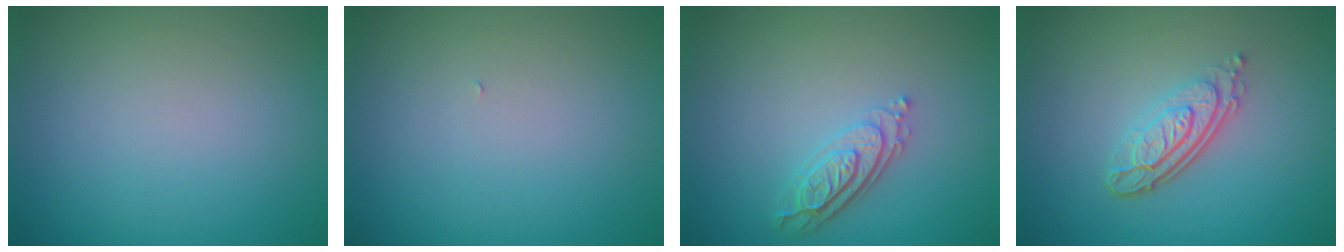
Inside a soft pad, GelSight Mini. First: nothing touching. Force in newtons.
{"total": 0.0}
{"total": 3.1, "press": 2.5, "slide": 1.8}
{"total": 4.4, "press": 3.1, "slide": 3.2}